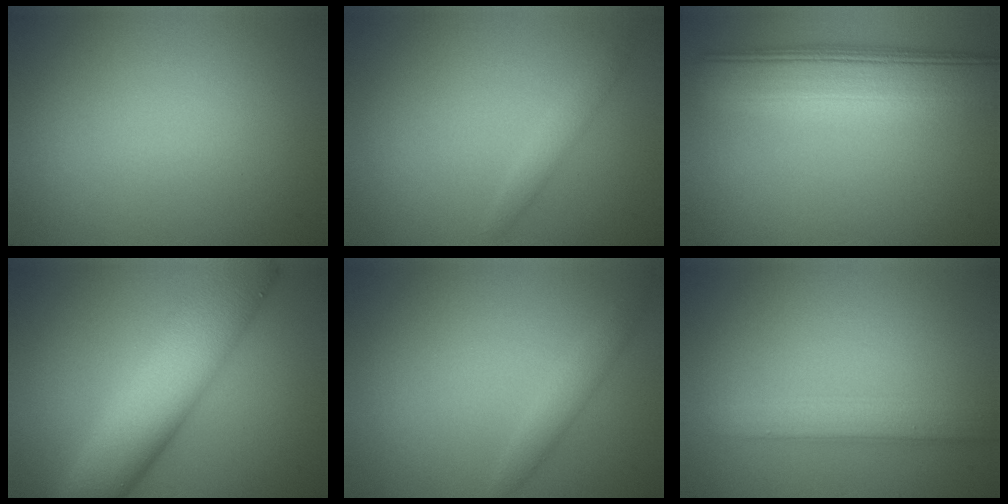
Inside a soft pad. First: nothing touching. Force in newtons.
{"total": 1.3, "press": 1.3, "slide": 0.1}
{"total": 8.4, "press": 8.4, "slide": 0.9}
{"total": 9.5, "press": 9.5, "slide": 0.3}
{"total": 1.7, "press": 1.7, "slide": 0.0}
{"total": 2.8, "press": 2.8, "slide": 0.0}